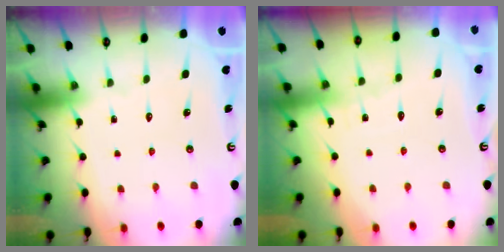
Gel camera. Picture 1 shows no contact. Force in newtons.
{"total": 2.9, "press": 2.9, "slide": 0.4}